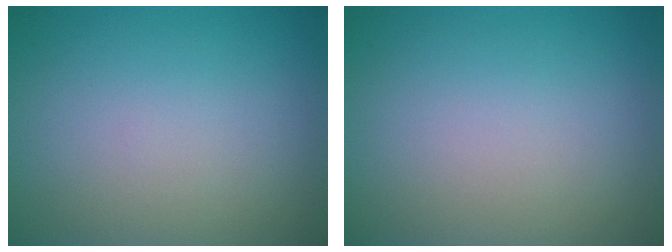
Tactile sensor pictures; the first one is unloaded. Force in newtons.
{"total": 0.0}